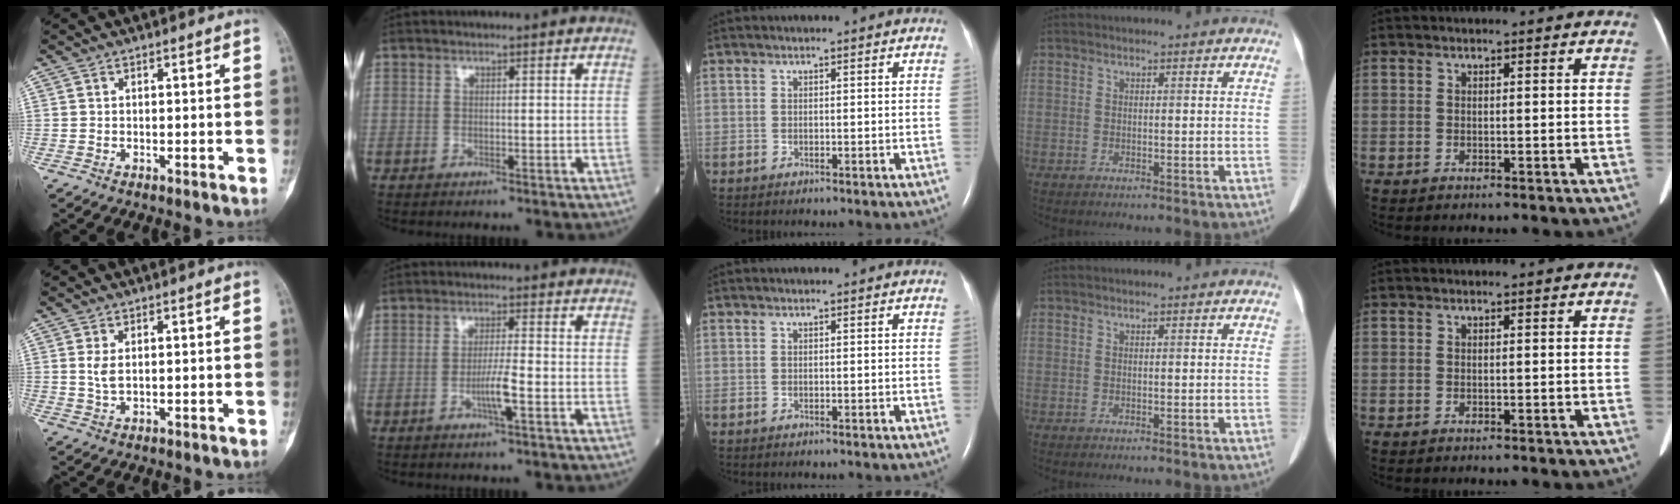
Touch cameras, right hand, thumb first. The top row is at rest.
{"thumb": {"total": 2.3, "force": [0.5, 1.0, 2.0], "torque": [-0.046, -0.002, 0.016]}, "index": {"total": 3.9, "force": [-1.5, -0.3, 3.6], "torque": [-0.069, -0.005, -0.030]}}